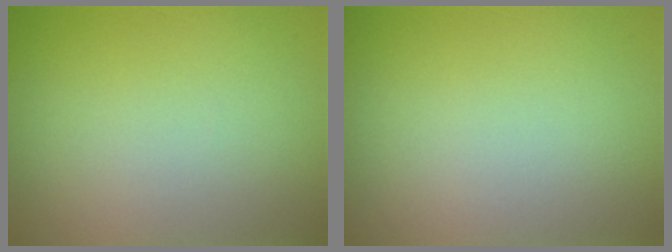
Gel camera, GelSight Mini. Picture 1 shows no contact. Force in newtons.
{"total": 0.0}